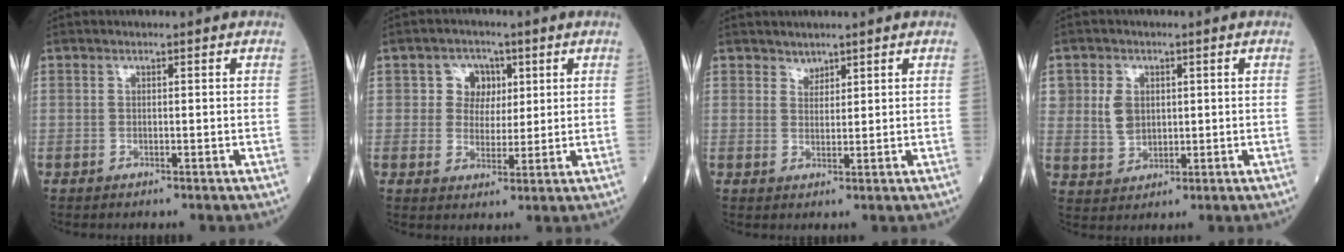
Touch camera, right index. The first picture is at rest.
{"total": 4.7, "force": [1.5, 4.2, 1.6], "torque": [-0.020, 0.013, 0.026]}
{"total": 1.6, "force": [1.4, 0.7, 0.1], "torque": [0.002, -0.003, 0.024]}
{"total": 4.7, "force": [1.1, 3.8, 2.6], "torque": [-0.050, 0.006, 0.030]}